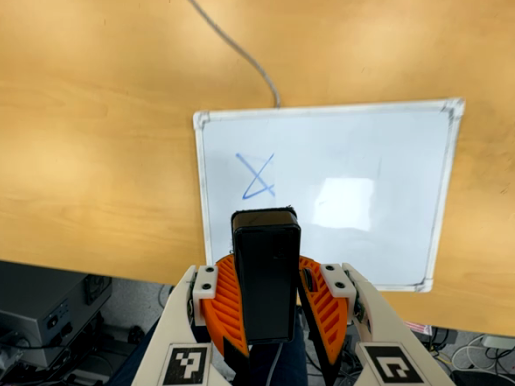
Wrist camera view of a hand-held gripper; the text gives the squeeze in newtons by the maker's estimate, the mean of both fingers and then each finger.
{"total": 9.7, "left": 10.2, "right": 9.3}